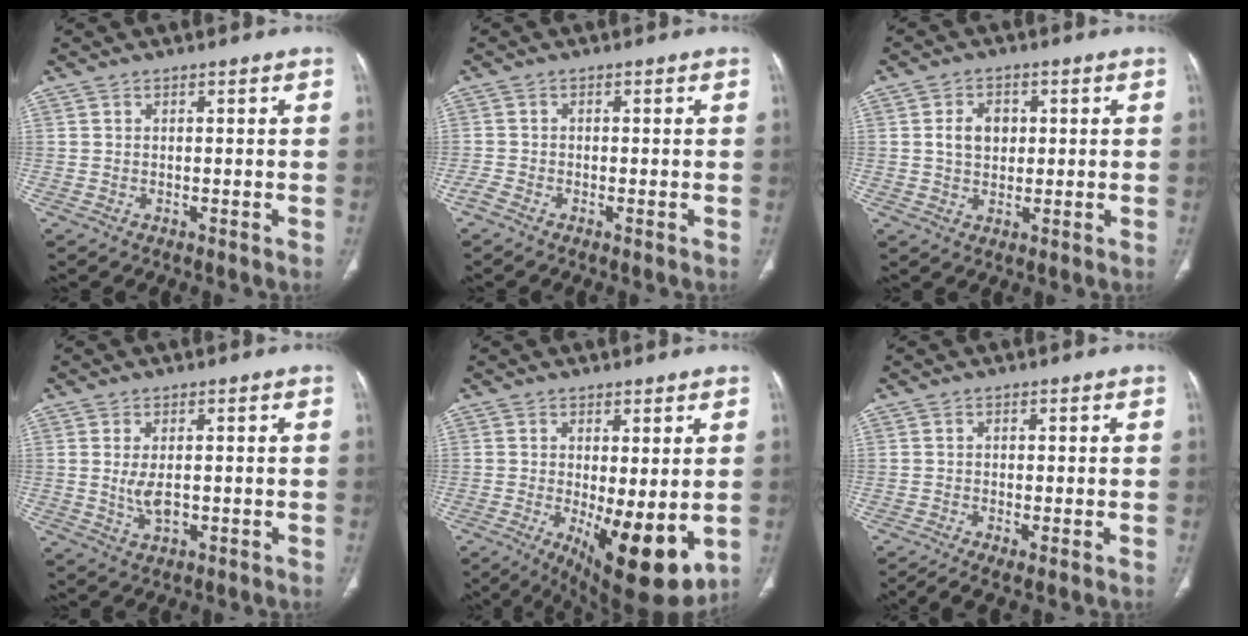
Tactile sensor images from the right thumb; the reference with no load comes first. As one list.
[{"total": 1.7, "force": [-1.2, 0.6, 1.1], "torque": [-0.030, -0.002, -0.030]}, {"total": 5.2, "force": [0.9, 3.9, 3.2], "torque": [-0.040, -0.001, 0.014]}, {"total": 4.0, "force": [-0.1, 2.1, 3.4], "torque": [-0.070, -0.009, 0.005]}, {"total": 13.0, "force": [-2.5, 4.5, 12.0], "torque": [-0.171, -0.031, -0.019]}, {"total": 4.3, "force": [-2.0, 1.2, 3.6], "torque": [-0.080, -0.009, -0.038]}]